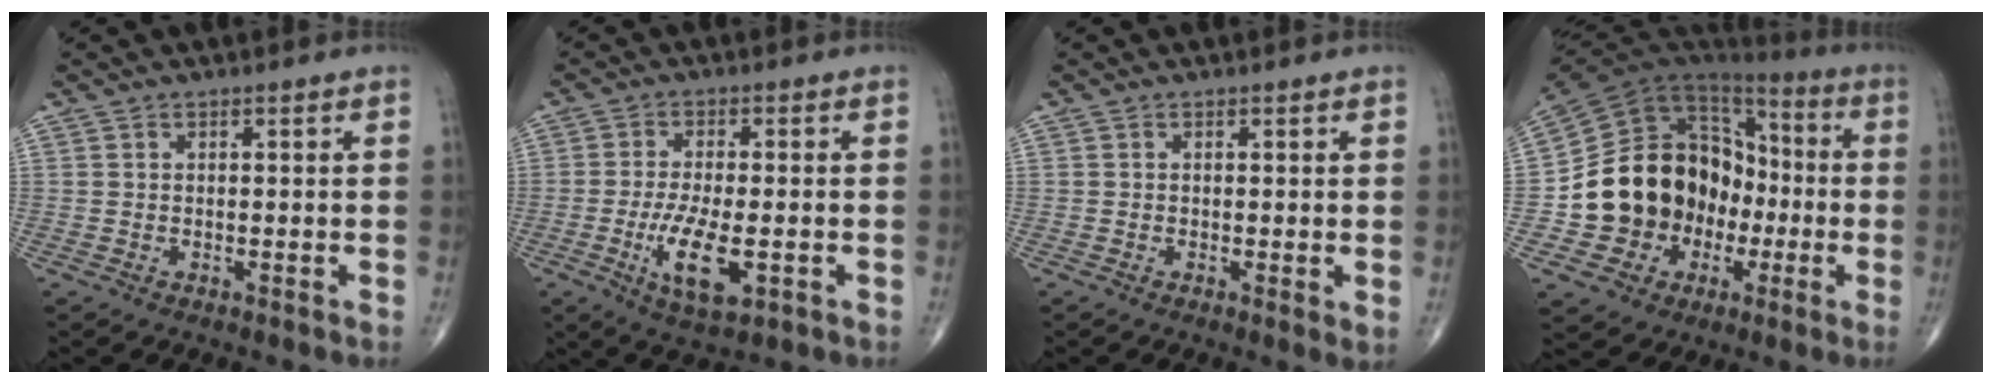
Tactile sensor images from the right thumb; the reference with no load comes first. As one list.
[{"total": 9.5, "force": [-2.8, 3.5, 8.4], "torque": [-0.153, -0.010, -0.044]}, {"total": 1.5, "force": [-0.1, 0.4, 1.5], "torque": [-0.022, -0.007, -0.005]}, {"total": 20.2, "force": [-4.4, 16.8, 10.3], "torque": [-0.143, 0.066, -0.065]}]